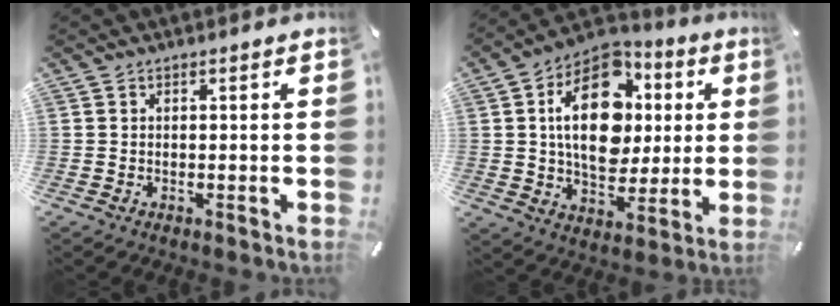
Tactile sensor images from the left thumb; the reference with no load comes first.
{"total": 20.1, "force": [3.4, 13.8, 14.1], "torque": [-0.244, 0.000, 0.059]}